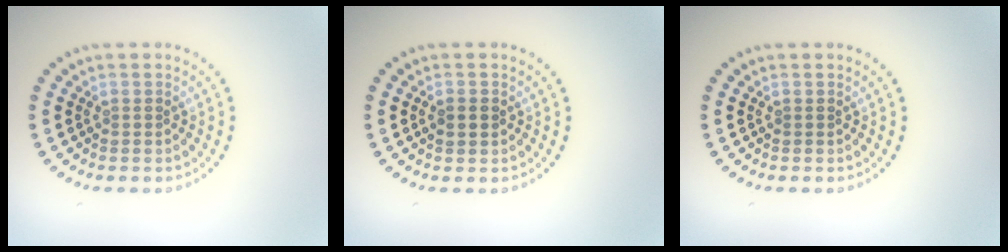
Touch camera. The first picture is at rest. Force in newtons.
{"total": 2.0, "press": 2.0, "slide": 0.2}
{"total": 0.0}